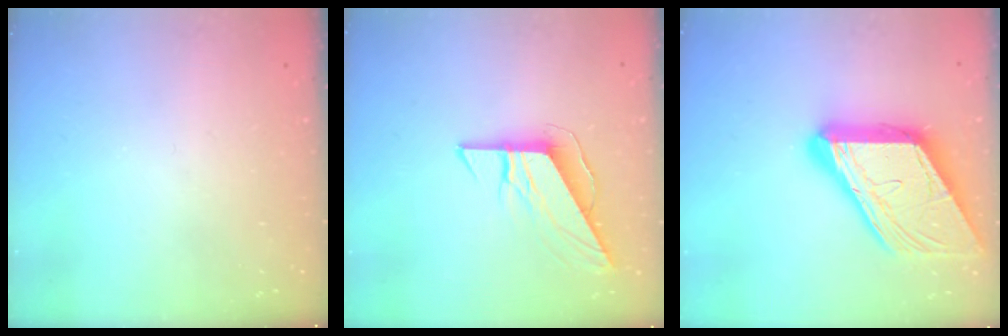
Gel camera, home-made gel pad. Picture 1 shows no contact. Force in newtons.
{"total": 8.3, "press": 8.3, "slide": 0.2}
{"total": 22.4, "press": 22.2, "slide": 2.6}